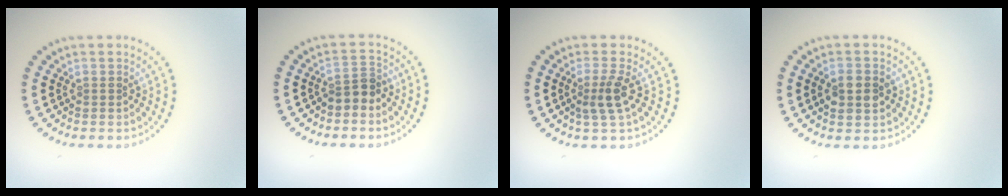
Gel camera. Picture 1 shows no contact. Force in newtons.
{"total": 1.9, "press": 1.5, "slide": 1.1}
{"total": 2.4, "press": 1.8, "slide": 1.6}
{"total": 2.9, "press": 2.9, "slide": 0.1}